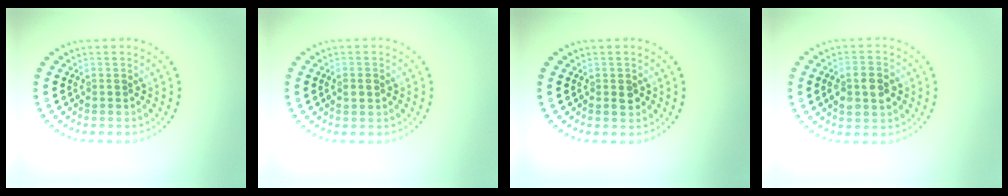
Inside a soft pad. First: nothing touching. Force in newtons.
{"total": 1.5, "press": 1.5, "slide": 0.1}
{"total": 1.1, "press": 1.0, "slide": 0.2}
{"total": 3.7, "press": 3.7, "slide": 0.1}